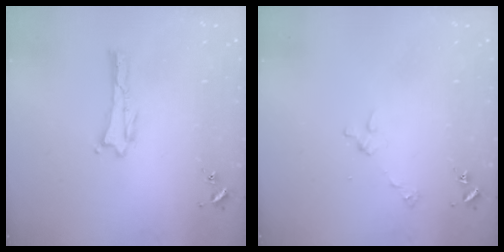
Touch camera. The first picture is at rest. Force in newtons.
{"total": 2.9, "press": 2.9, "slide": 0.2}